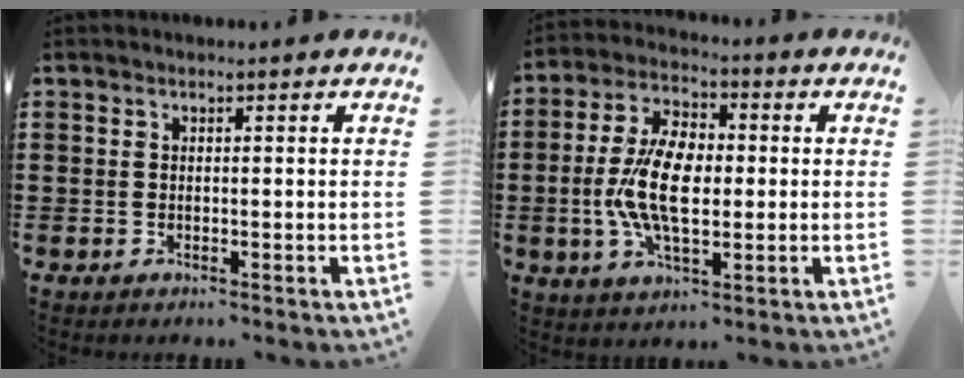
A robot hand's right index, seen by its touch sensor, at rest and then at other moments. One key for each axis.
{"total": 10.0, "fx": -0.9, "fy": 5.3, "fz": 8.5, "tx": -0.186, "ty": 0.006, "tz": -0.021}